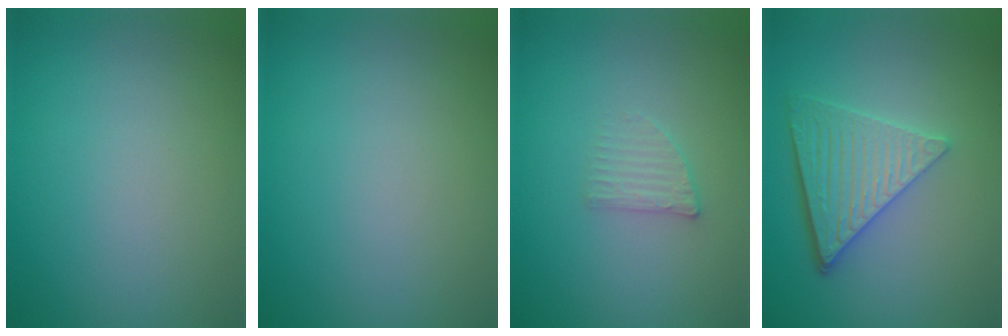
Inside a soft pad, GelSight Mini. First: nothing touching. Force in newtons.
{"total": 0.0}
{"total": 1.6, "press": 1.5, "slide": 0.3}
{"total": 5.5, "press": 4.3, "slide": 3.4}